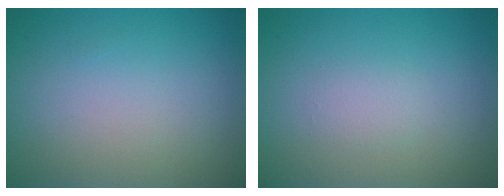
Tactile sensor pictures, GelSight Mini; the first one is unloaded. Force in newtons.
{"total": 1.0, "press": 1.0, "slide": 0.0}